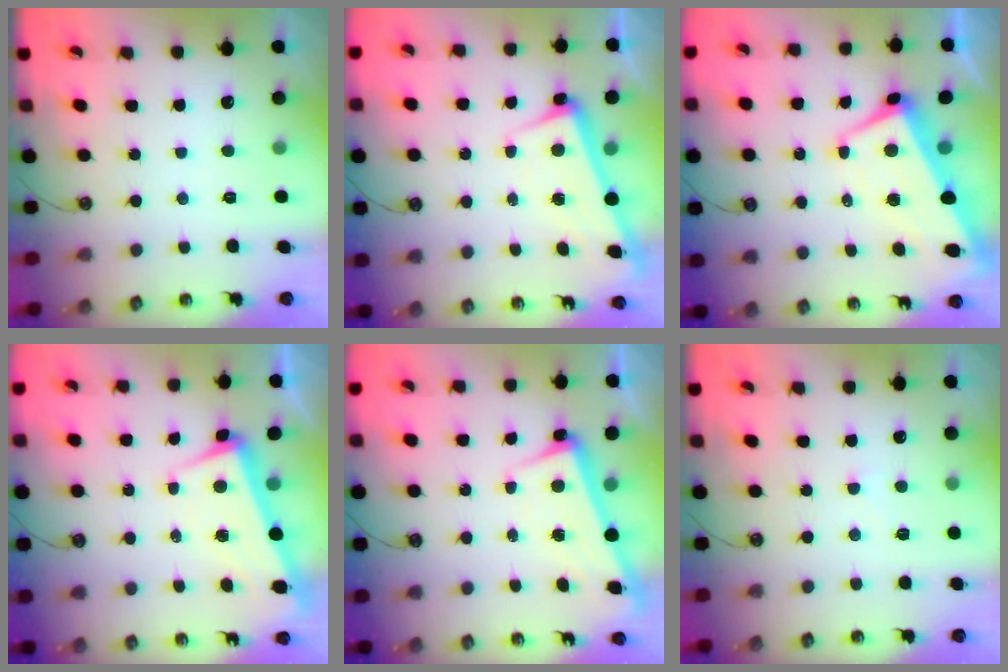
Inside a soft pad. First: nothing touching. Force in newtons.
{"total": 2.3, "press": 2.1, "slide": 0.9}
{"total": 1.7, "press": 1.1, "slide": 1.3}
{"total": 2.4, "press": 1.6, "slide": 1.8}
{"total": 2.3, "press": 2.1, "slide": 0.9}
{"total": 5.4, "press": 5.4, "slide": 0.5}